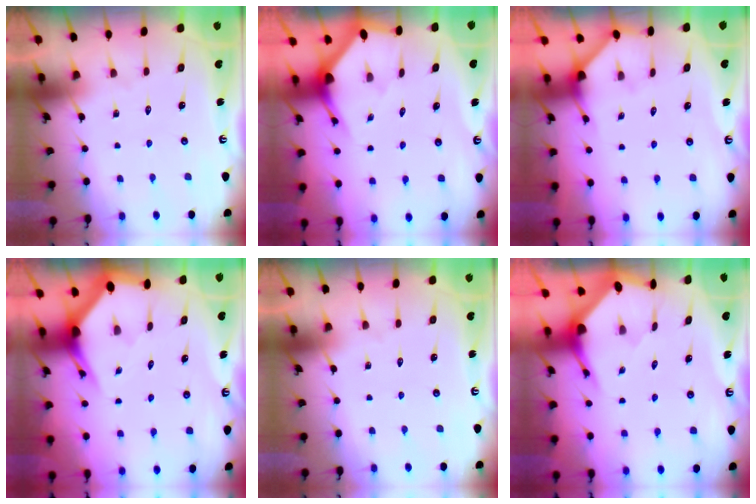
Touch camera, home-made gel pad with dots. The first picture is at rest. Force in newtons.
{"total": 2.6, "press": 2.6, "slide": 0.1}
{"total": 2.5, "press": 2.5, "slide": 0.4}
{"total": 3.0, "press": 2.9, "slide": 0.5}
{"total": 0.0}
{"total": 3.5, "press": 3.4, "slide": 0.5}